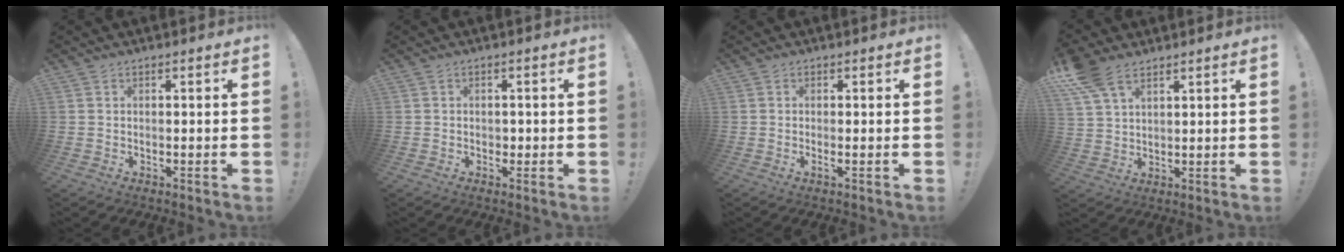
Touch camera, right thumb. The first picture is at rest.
{"total": 1.5, "force": [-0.4, 1.3, 0.5], "torque": [-0.005, 0.002, -0.009]}
{"total": 1.0, "force": [0.2, 0.0, 1.0], "torque": [-0.013, -0.006, 0.003]}
{"total": 9.1, "force": [6.3, 4.4, 4.8], "torque": [-0.095, -0.023, 0.127]}